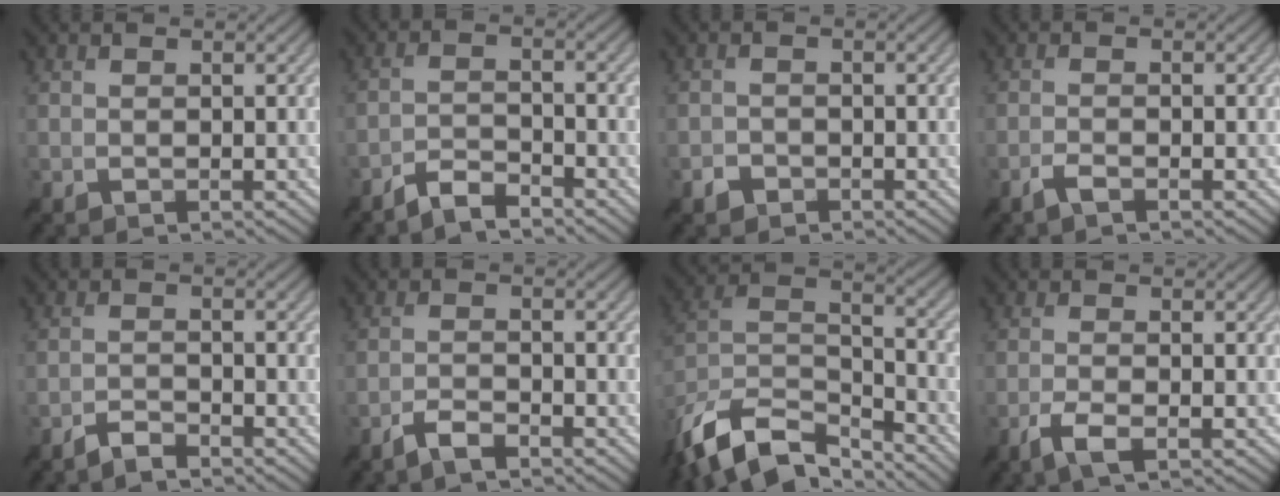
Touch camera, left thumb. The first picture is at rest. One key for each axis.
{"total": 4.0, "fx": -3.4, "fy": 0.8, "fz": 1.8, "tx": -0.035, "ty": 0.002, "tz": -0.072}
{"total": 1.6, "fx": -1.1, "fy": 1.1, "fz": 0.3, "tx": 0.000, "ty": 0.000, "tz": -0.023}
{"total": 1.8, "fx": -1.2, "fy": 0.3, "fz": 1.3, "tx": -0.022, "ty": 0.005, "tz": -0.031}
{"total": 2.4, "fx": -2.1, "fy": 0.4, "fz": 1.1, "tx": -0.020, "ty": 0.002, "tz": -0.046}
{"total": 2.8, "fx": -2.2, "fy": 0.6, "fz": 1.7, "tx": -0.034, "ty": 0.002, "tz": -0.049}
{"total": 14.5, "fx": -10.9, "fy": 5.8, "fz": 7.5, "tx": -0.190, "ty": -0.011, "tz": -0.197}
{"total": 3.6, "fx": -1.8, "fy": 0.8, "fz": 3.0, "tx": -0.058, "ty": 0.000, "tz": -0.041}